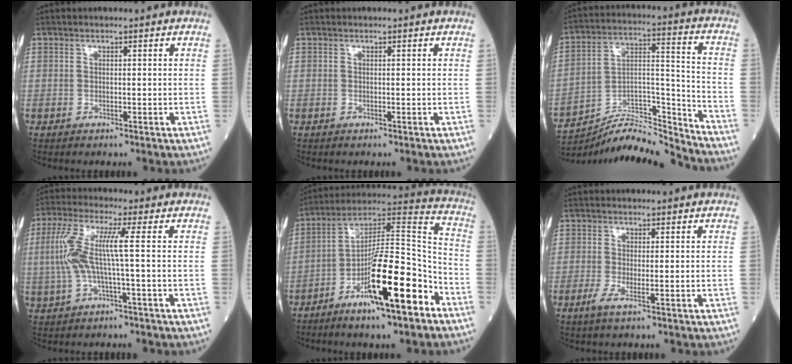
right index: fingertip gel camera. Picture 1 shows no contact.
{"total": 0.0}
{"total": 14.5, "force": [-14.3, -0.5, 2.3], "torque": [-0.040, 0.050, -0.248]}
{"total": 7.2, "force": [0.0, 0.0, 7.2], "torque": [-0.166, 0.022, -0.001]}
{"total": 17.5, "force": [-8.6, 2.3, 15.0], "torque": [-0.258, 0.001, -0.141]}
{"total": 1.9, "force": [-0.8, -0.1, 1.7], "torque": [-0.040, -0.006, -0.015]}